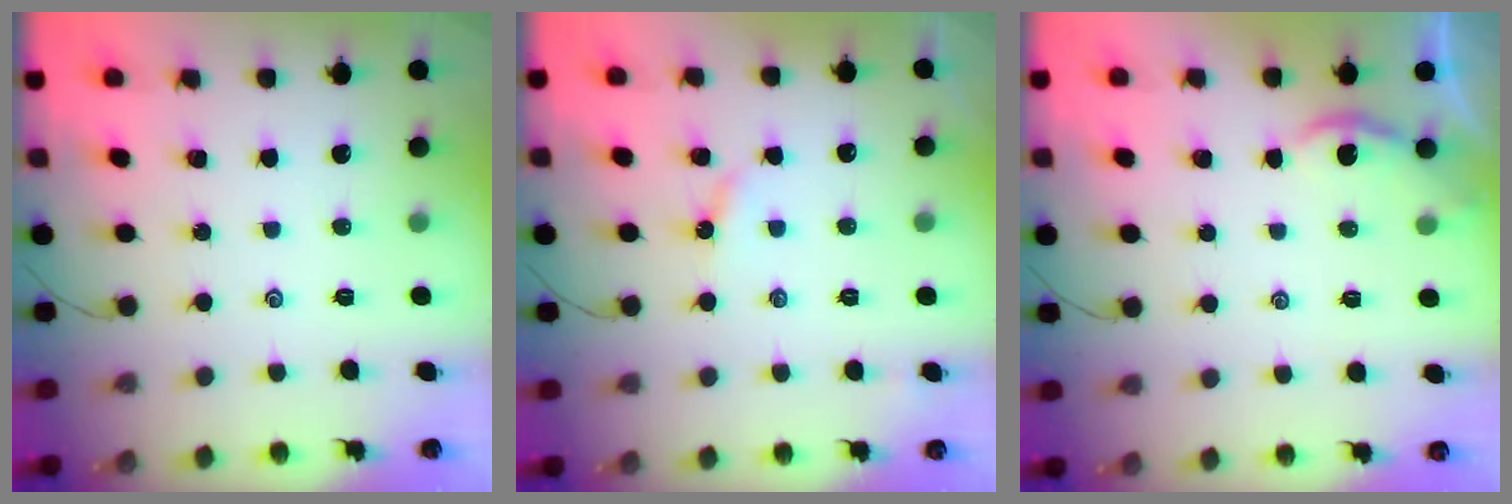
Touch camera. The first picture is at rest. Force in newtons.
{"total": 3.6, "press": 3.6, "slide": 0.5}
{"total": 2.0, "press": 2.0, "slide": 0.2}